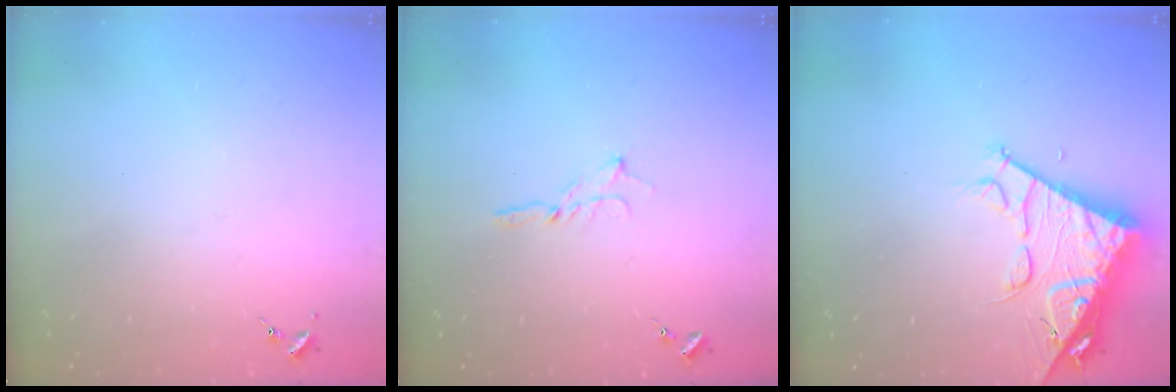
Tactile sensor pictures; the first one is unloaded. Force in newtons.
{"total": 2.5, "press": 2.5, "slide": 0.2}
{"total": 13.9, "press": 13.8, "slide": 1.4}